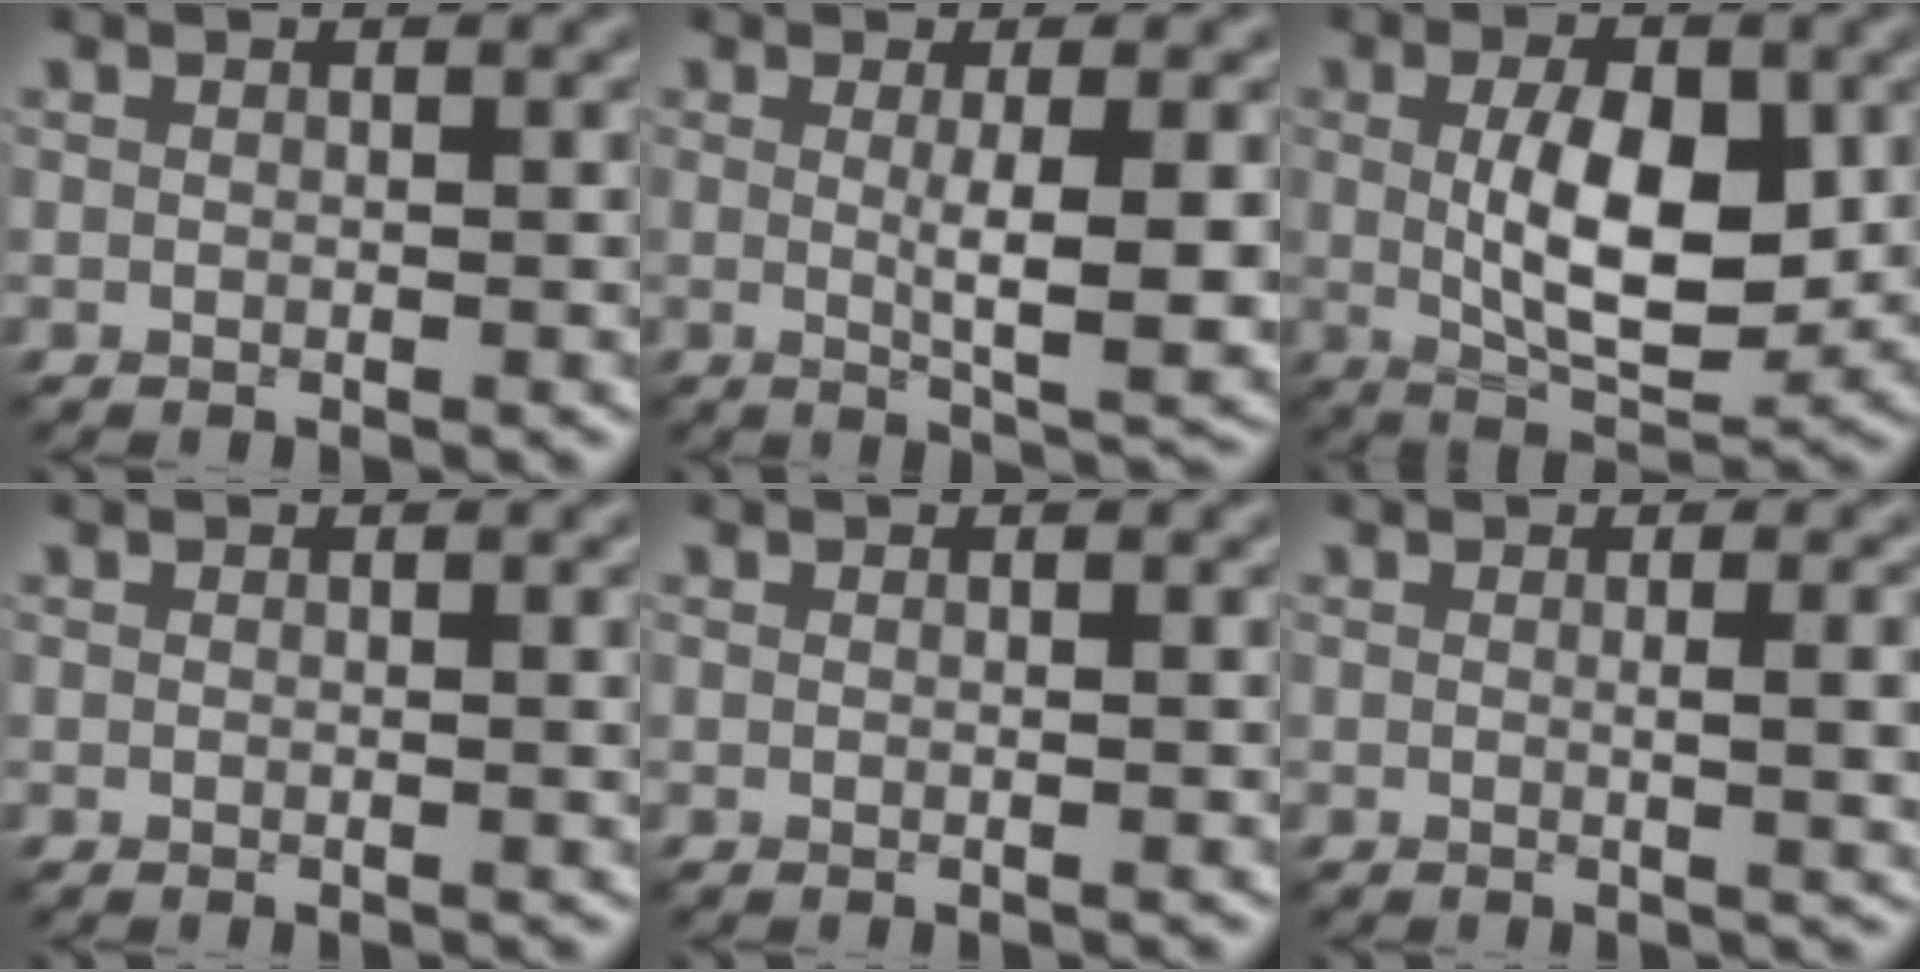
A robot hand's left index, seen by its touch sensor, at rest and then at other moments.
{"total": 5.3, "force": [0.1, 0.8, 5.2], "torque": [-0.081, -0.004, 0.008]}
{"total": 7.6, "force": [0.6, 3.4, 6.8], "torque": [-0.119, -0.002, 0.014]}
{"total": 0.7, "force": [0.1, 0.2, 0.6], "torque": [-0.012, 0.001, 0.002]}
{"total": 0.0}
{"total": 2.9, "force": [0.2, 0.5, 2.8], "torque": [-0.037, 0.006, 0.001]}